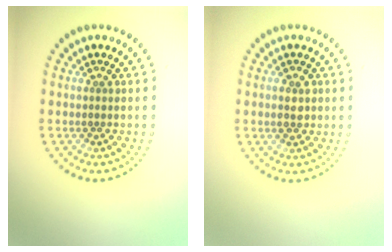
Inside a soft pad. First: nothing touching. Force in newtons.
{"total": 1.7, "press": 1.7, "slide": 0.2}